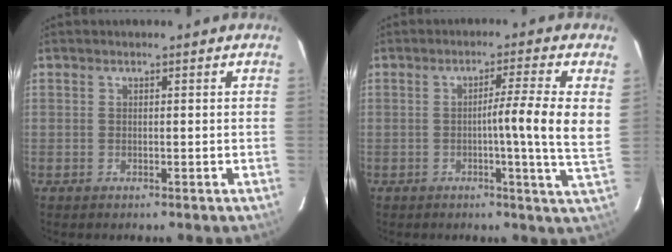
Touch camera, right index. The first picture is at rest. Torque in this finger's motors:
{"motor_torque": [0.65, 0.16, 0.41, 0.09]}